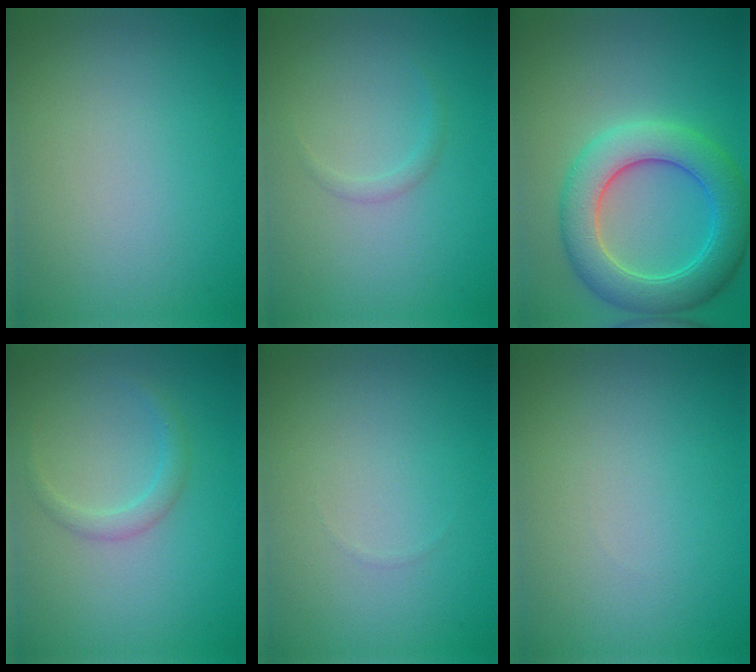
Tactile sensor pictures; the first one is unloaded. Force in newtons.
{"total": 0.8, "press": 0.7, "slide": 0.1}
{"total": 6.8, "press": 6.8, "slide": 0.1}
{"total": 1.5, "press": 1.5, "slide": 0.1}
{"total": 0.0}
{"total": 0.0}